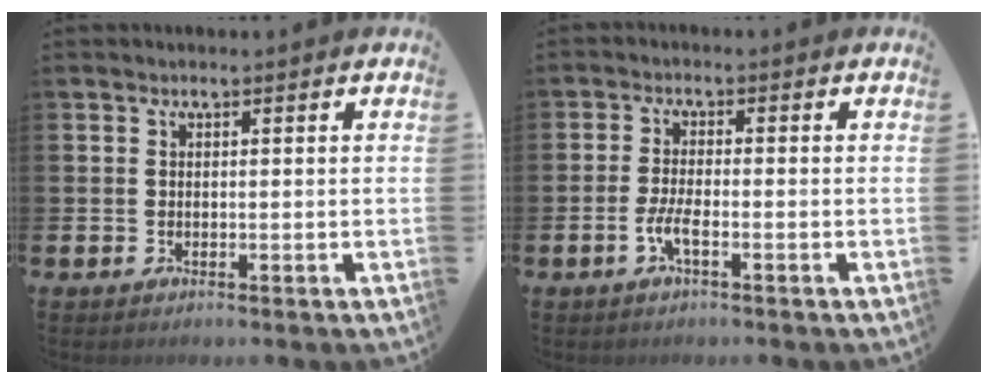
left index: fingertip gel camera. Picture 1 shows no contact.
{"total": 2.6, "force": [-1.2, 0.5, 2.2], "torque": [-0.054, 0.000, -0.023]}